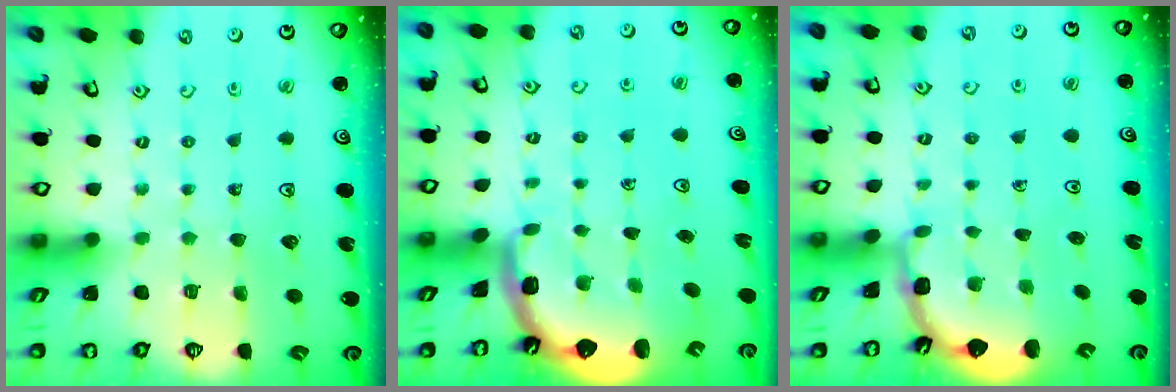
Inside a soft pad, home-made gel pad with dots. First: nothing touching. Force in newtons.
{"total": 3.2, "press": 2.2, "slide": 2.3}
{"total": 2.0, "press": 2.0, "slide": 0.2}